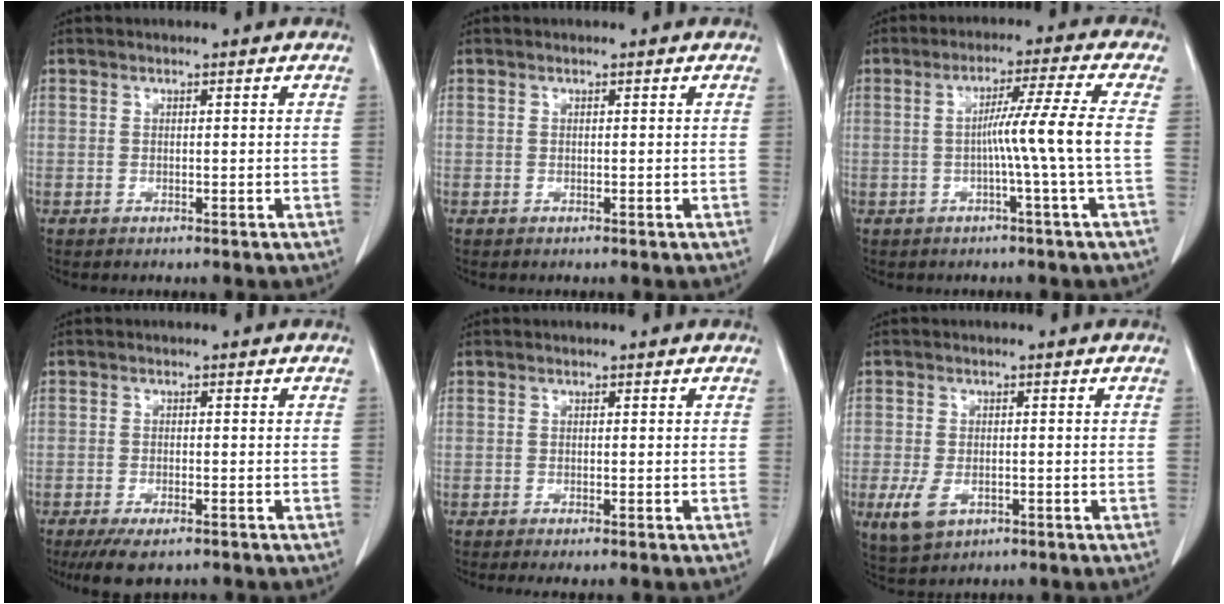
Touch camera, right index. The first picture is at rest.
{"total": 0.0}
{"total": 7.2, "force": [-1.0, -2.3, 6.7], "torque": [-0.109, 0.010, -0.012]}
{"total": 6.1, "force": [-4.5, 1.7, 3.7], "torque": [-0.061, -0.013, -0.070]}
{"total": 1.8, "force": [-1.5, -0.1, 1.1], "torque": [-0.017, -0.004, -0.021]}
{"total": 4.8, "force": [-1.8, 3.0, 3.3], "torque": [-0.074, -0.006, -0.022]}